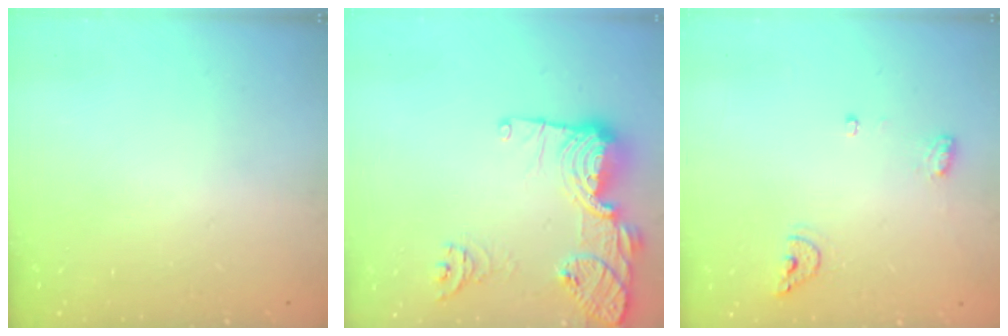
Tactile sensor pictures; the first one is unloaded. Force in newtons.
{"total": 19.0, "press": 18.0, "slide": 5.9}
{"total": 6.6, "press": 6.5, "slide": 1.0}